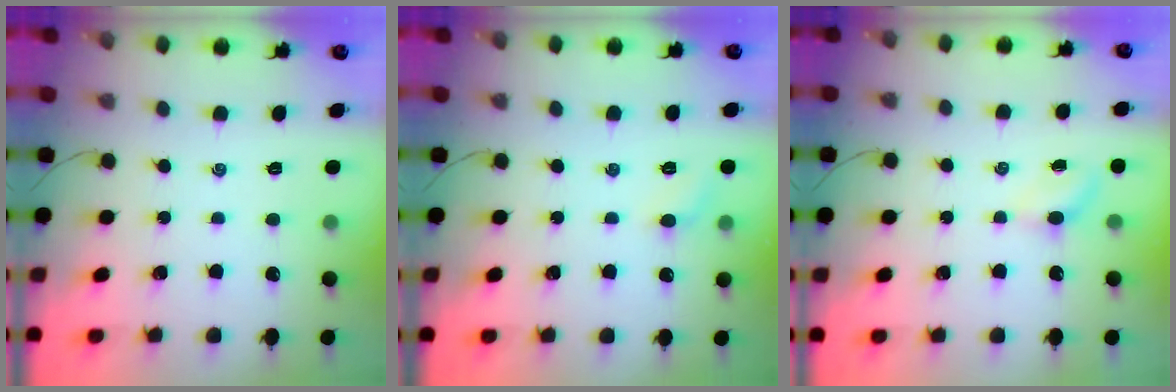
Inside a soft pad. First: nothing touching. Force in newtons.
{"total": 5.4, "press": 5.1, "slide": 1.5}
{"total": 2.8, "press": 2.7, "slide": 0.9}